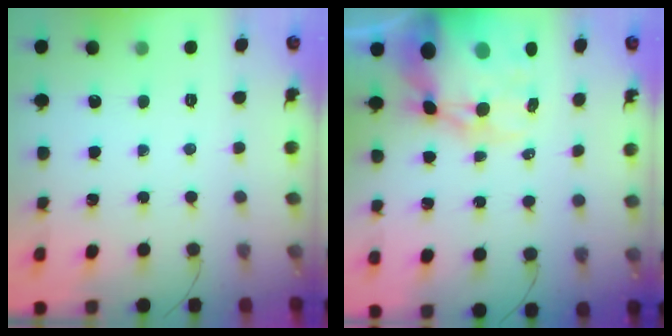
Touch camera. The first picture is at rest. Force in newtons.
{"total": 19.6, "press": 19.0, "slide": 4.6}